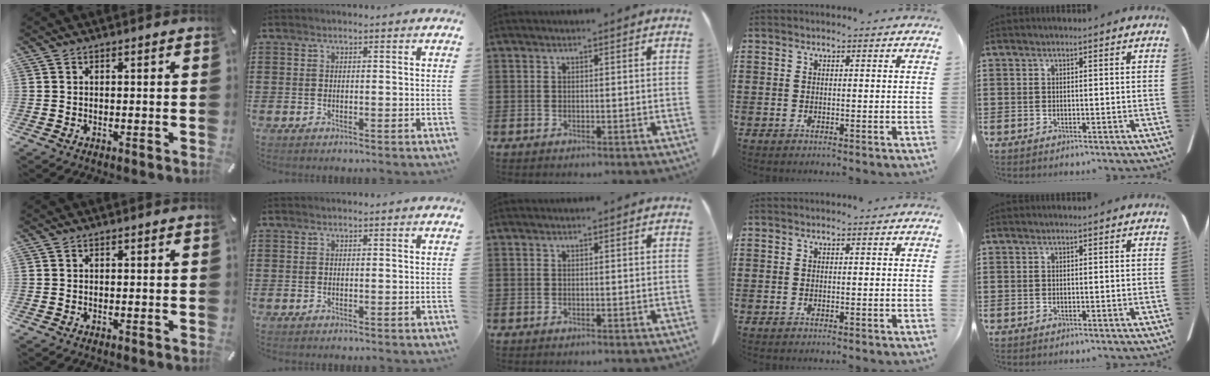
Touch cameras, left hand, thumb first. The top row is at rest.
{}